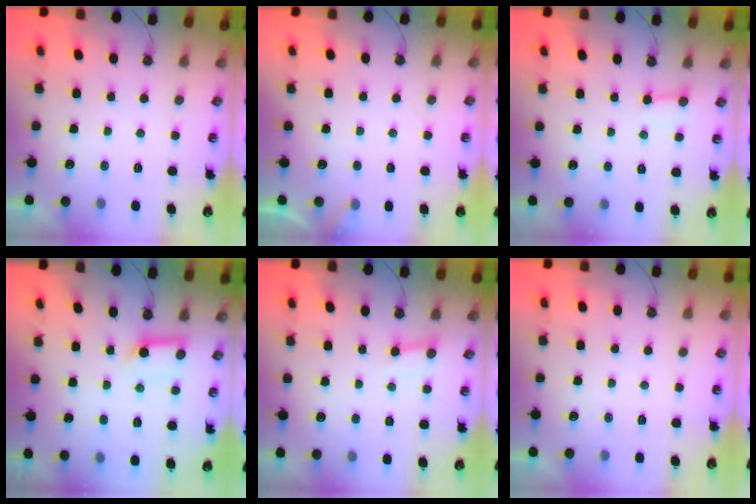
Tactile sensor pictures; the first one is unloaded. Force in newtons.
{"total": 4.3, "press": 4.3, "slide": 0.3}
{"total": 2.6, "press": 2.6, "slide": 0.1}
{"total": 9.3, "press": 9.2, "slide": 1.0}
{"total": 2.0, "press": 2.0, "slide": 0.2}
{"total": 0.0}